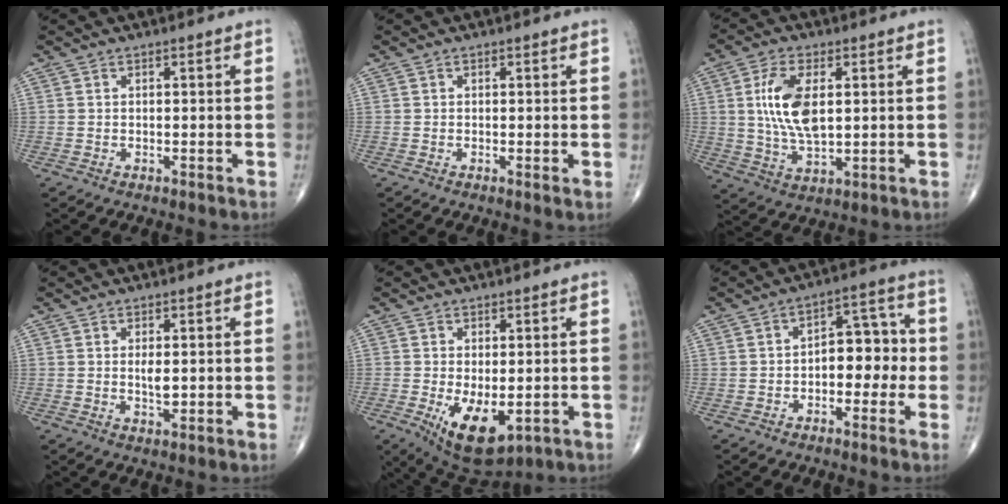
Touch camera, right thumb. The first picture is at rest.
{"total": 0.6, "force": [0.0, 0.0, 0.6], "torque": [-0.010, -0.005, -0.004]}
{"total": 11.1, "force": [2.0, 5.4, 9.5], "torque": [-0.188, -0.009, 0.042]}
{"total": 2.5, "force": [0.2, 1.0, 2.3], "torque": [-0.037, -0.006, 0.003]}
{"total": 10.2, "force": [-2.7, 4.9, 8.5], "torque": [-0.131, -0.020, -0.027]}
{"total": 8.5, "force": [-1.3, 5.3, 6.6], "torque": [-0.057, 0.036, -0.029]}